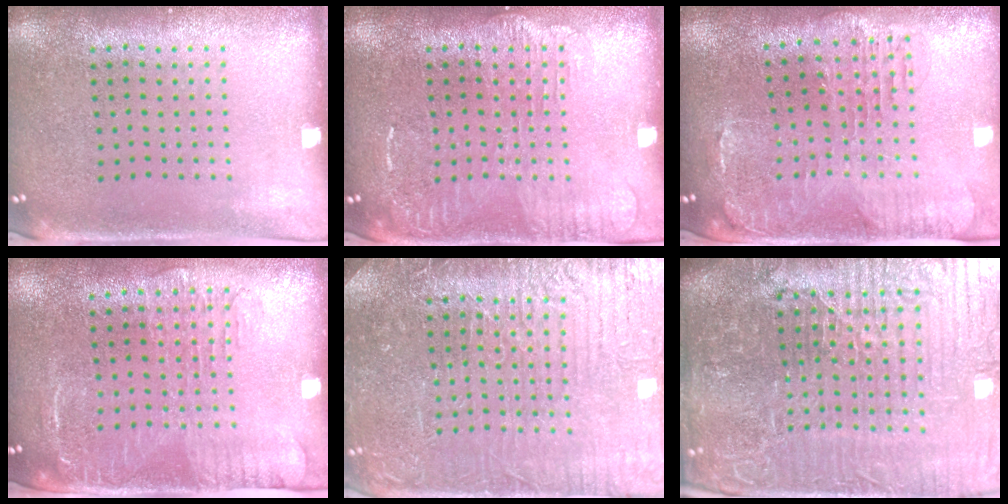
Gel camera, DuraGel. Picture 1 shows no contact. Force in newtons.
{"total": 2.2, "press": 2.2, "slide": 0.3}
{"total": 1.5, "press": 1.4, "slide": 0.4}
{"total": 2.0, "press": 1.6, "slide": 1.1}
{"total": 4.5, "press": 4.5, "slide": 0.6}
{"total": 8.0, "press": 7.1, "slide": 3.7}